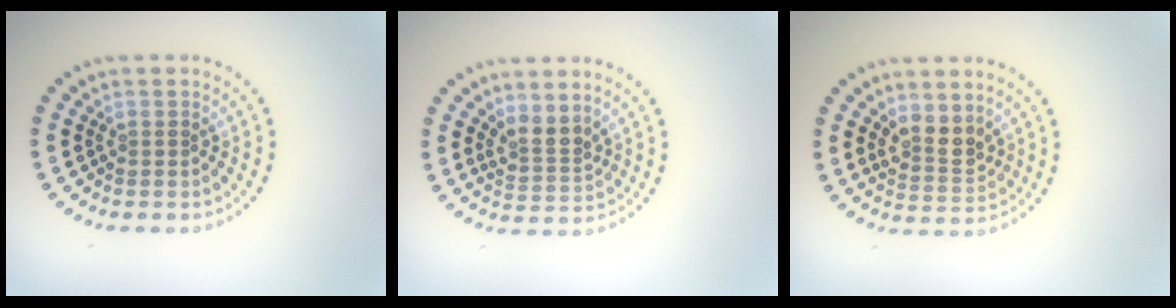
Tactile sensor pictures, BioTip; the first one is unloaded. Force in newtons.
{"total": 2.5, "press": 1.8, "slide": 1.7}
{"total": 2.6, "press": 2.3, "slide": 1.2}